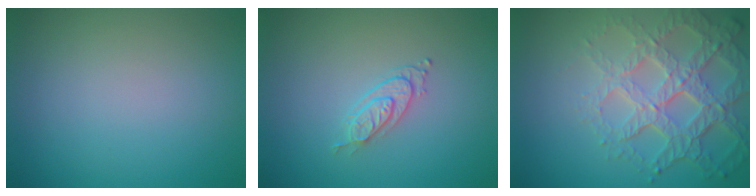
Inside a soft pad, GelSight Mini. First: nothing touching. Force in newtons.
{"total": 2.0, "press": 1.4, "slide": 1.4}
{"total": 7.1, "press": 5.1, "slide": 5.0}